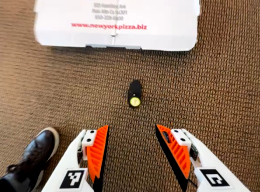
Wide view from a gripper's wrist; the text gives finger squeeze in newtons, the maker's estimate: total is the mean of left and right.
{"total": 0.0}